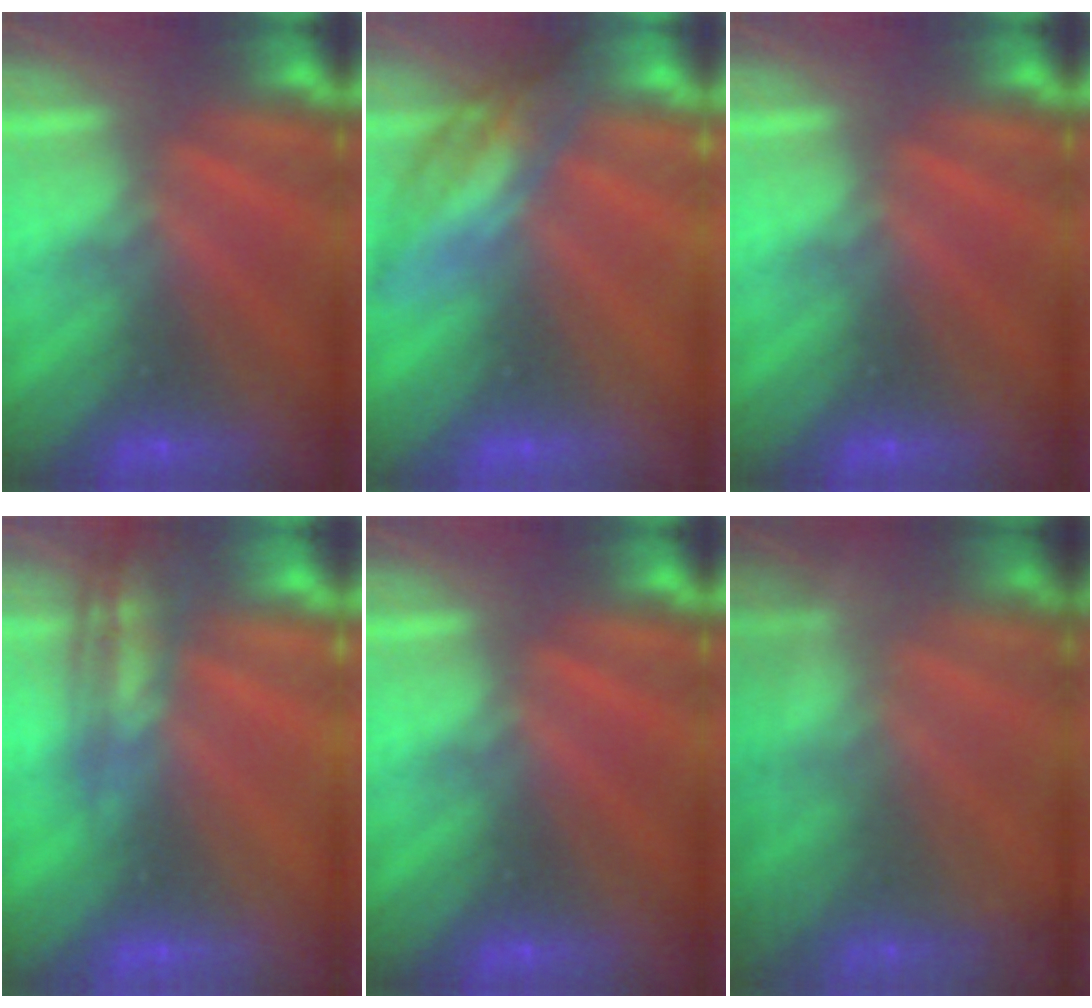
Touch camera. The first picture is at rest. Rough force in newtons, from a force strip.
{"total": 2.7}
{"total": 0.0}
{"total": 2.6}
{"total": 0.0}
{"total": 7.6}